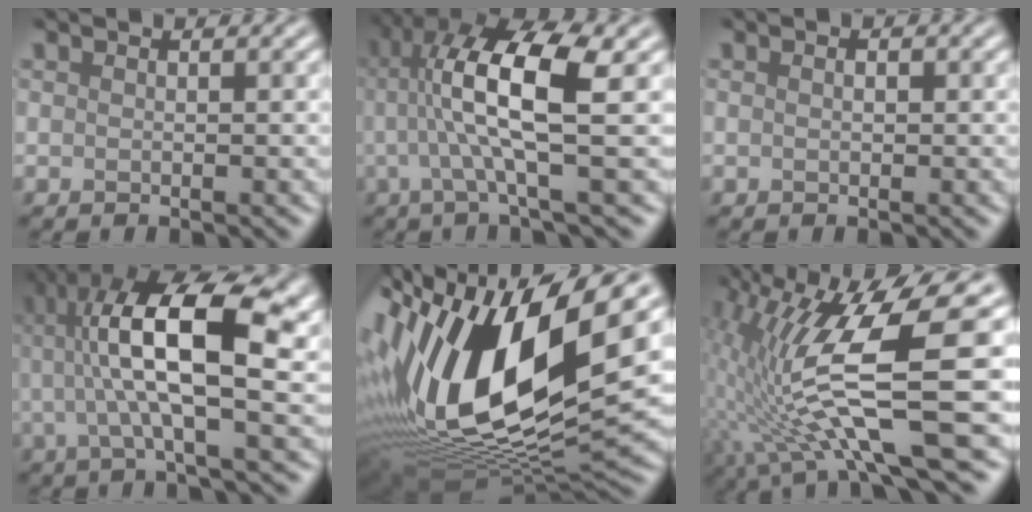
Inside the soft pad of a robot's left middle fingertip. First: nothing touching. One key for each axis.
{"total": 7.0, "fx": -0.3, "fy": 0.3, "fz": 7.0, "tx": -0.151, "ty": -0.014, "tz": 0.036}
{"total": 1.1, "fx": -0.5, "fy": -0.7, "fz": -0.6, "tx": 0.000, "ty": -0.013, "tz": 0.008}
{"total": 10.0, "fx": 1.1, "fy": 1.7, "fz": 9.8, "tx": -0.204, "ty": -0.011, "tz": 0.062}
{"total": 15.3, "fx": 1.4, "fy": 5.8, "fz": 14.1, "tx": -0.300, "ty": -0.020, "tz": 0.060}
{"total": 9.4, "fx": -1.5, "fy": 0.9, "fz": 9.2, "tx": -0.211, "ty": -0.031, "tz": 0.015}